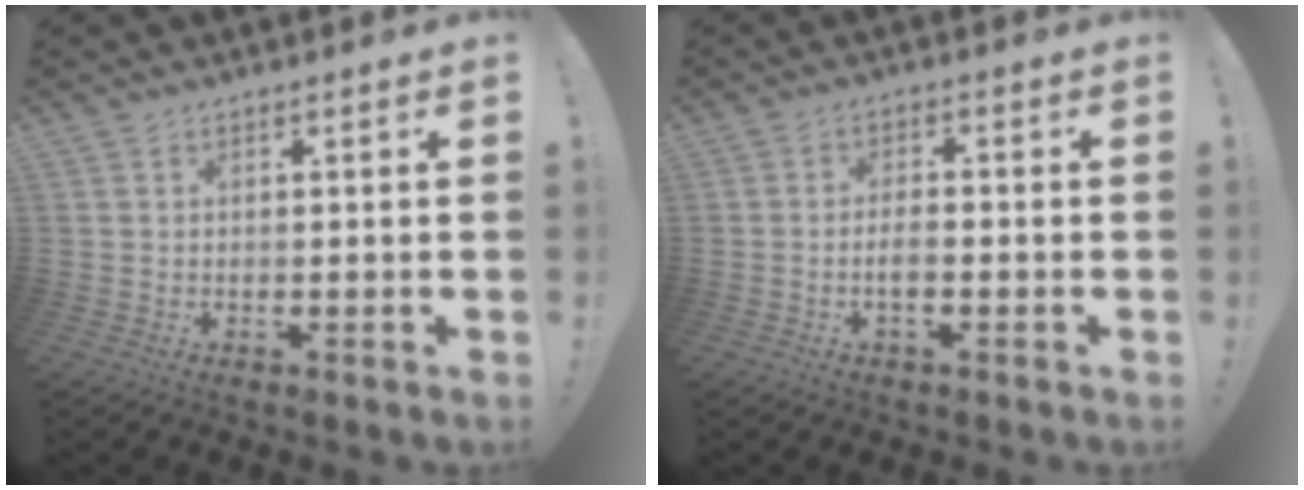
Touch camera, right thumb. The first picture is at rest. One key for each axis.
{"total": 4.0, "fx": -1.3, "fy": 1.3, "fz": 3.5, "tx": -0.065, "ty": 0.000, "tz": -0.024}